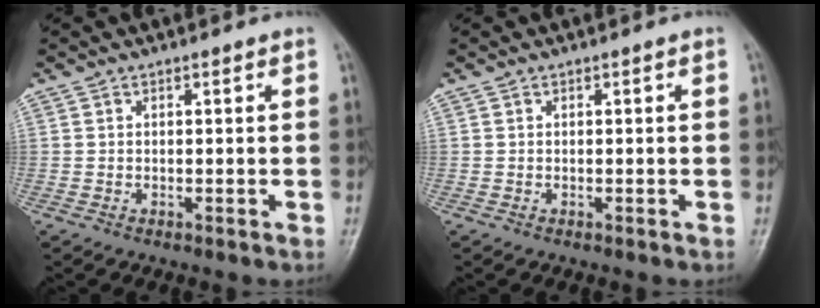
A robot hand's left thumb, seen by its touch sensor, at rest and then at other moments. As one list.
[{"total": 0.0}]